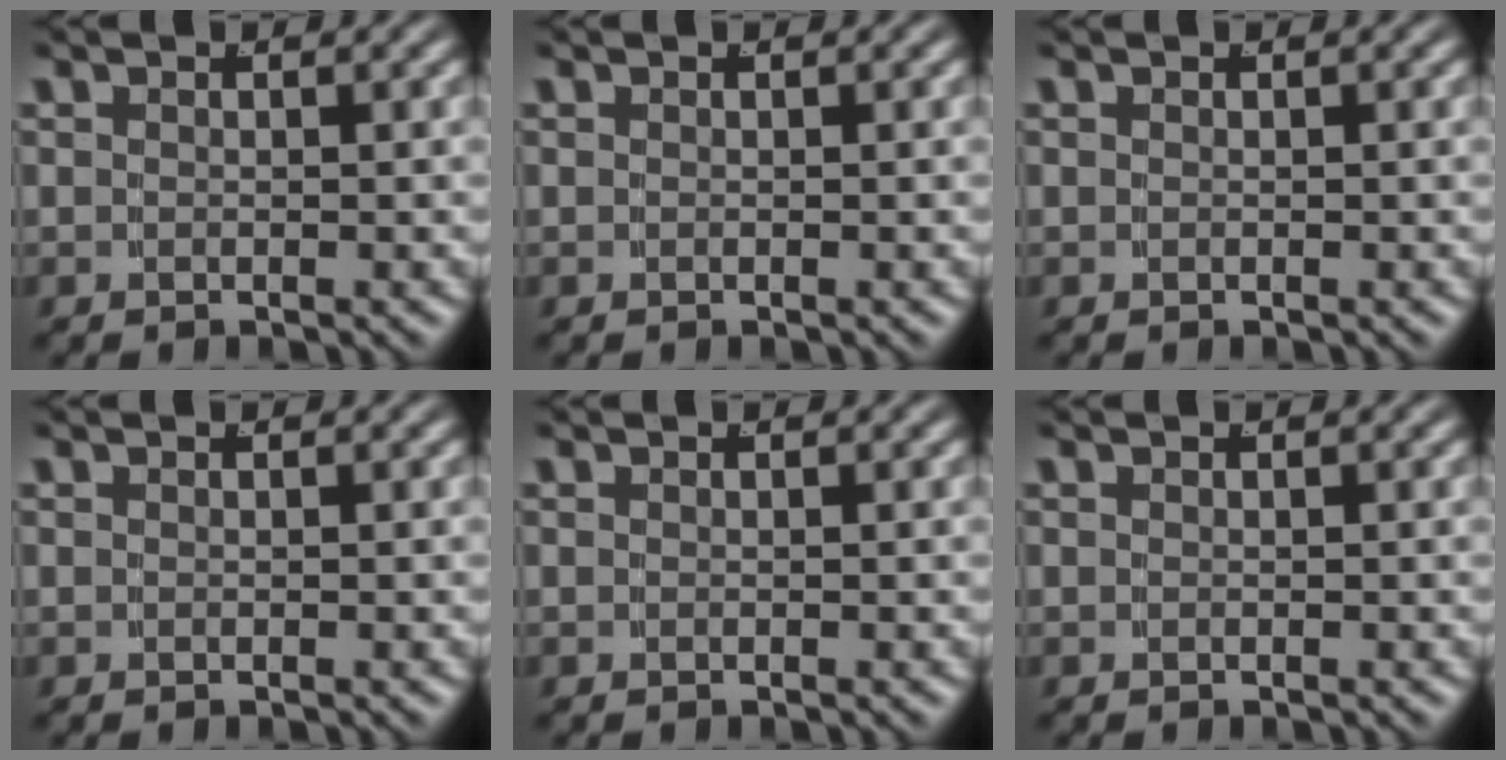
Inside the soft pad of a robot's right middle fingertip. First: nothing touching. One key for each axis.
{"total": 0.0}
{"total": 0.0}
{"total": 0.0}
{"total": 0.0}
{"total": 0.0}